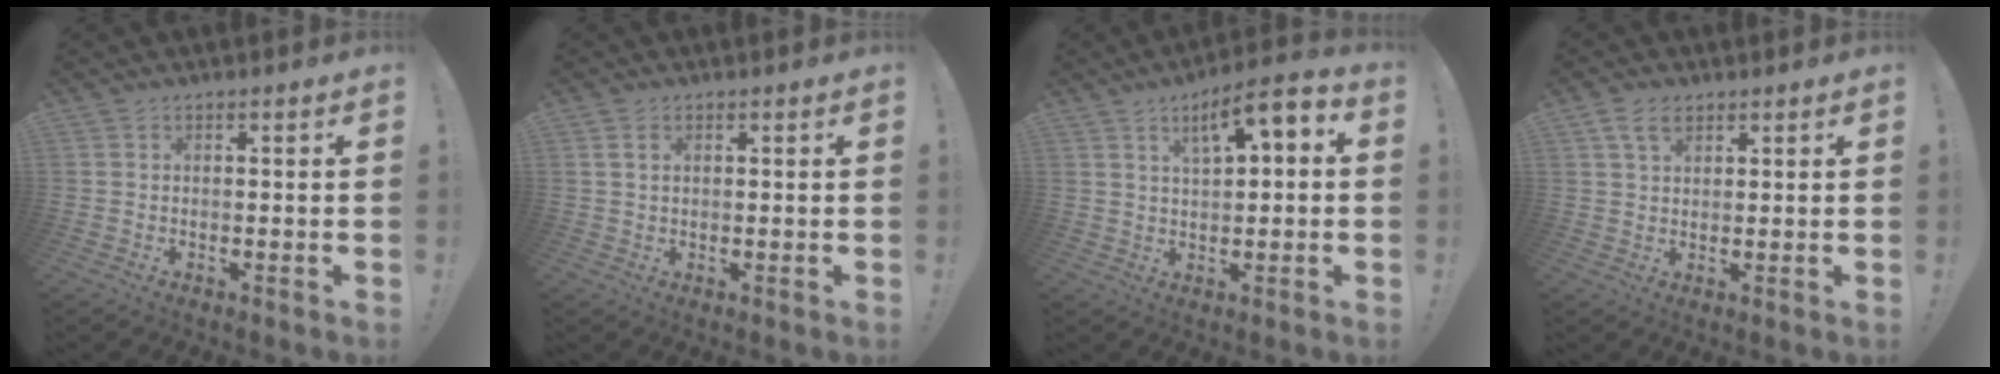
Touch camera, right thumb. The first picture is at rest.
{"total": 2.1, "force": [0.9, 1.3, 1.4], "torque": [-0.022, 0.002, 0.015]}
{"total": 8.5, "force": [3.1, 3.0, 7.3], "torque": [-0.100, -0.020, 0.049]}
{"total": 5.4, "force": [3.1, 3.2, 3.1], "torque": [-0.052, -0.007, 0.058]}